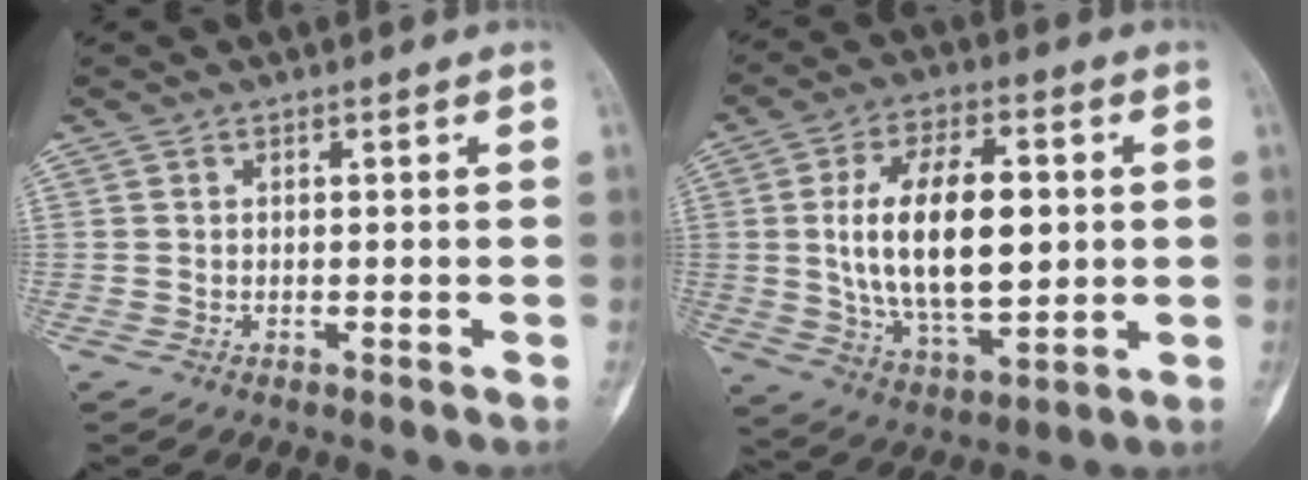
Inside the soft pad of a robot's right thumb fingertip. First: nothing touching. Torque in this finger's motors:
{"motor_torque": [0.44, 2.76, 0.53, -0.23, 0.58]}